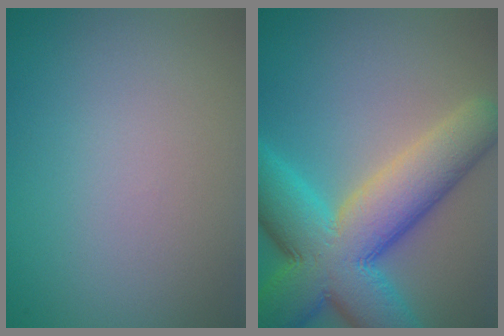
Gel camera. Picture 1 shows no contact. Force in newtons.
{"total": 12.7, "press": 12.7, "slide": 0.2}